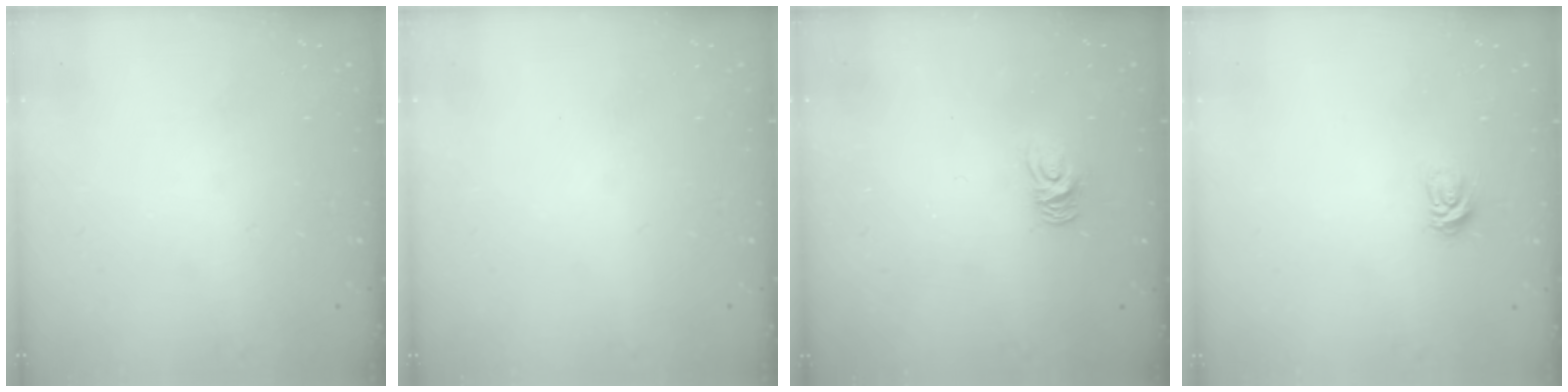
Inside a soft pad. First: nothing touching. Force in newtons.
{"total": 0.0}
{"total": 6.3, "press": 6.3, "slide": 0.2}
{"total": 4.6, "press": 4.6, "slide": 0.5}